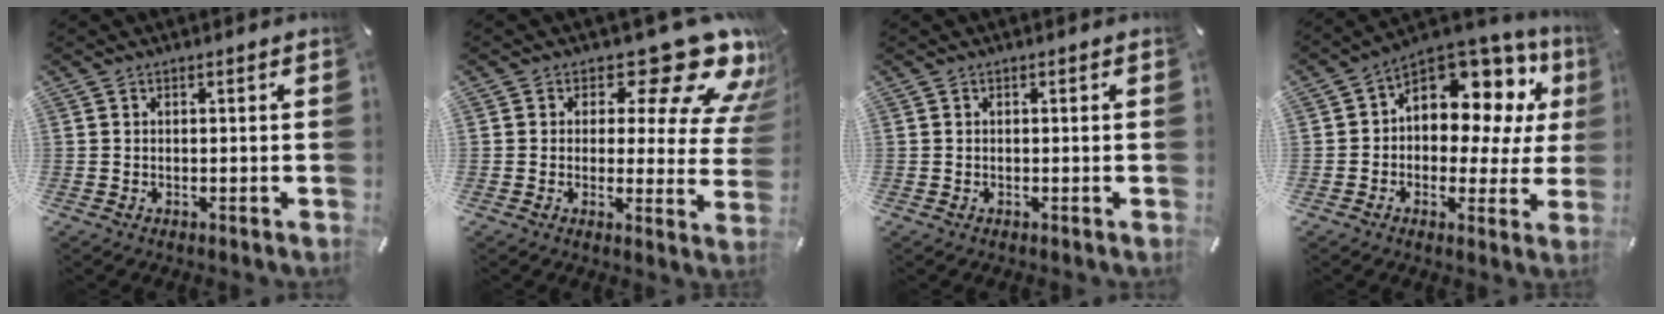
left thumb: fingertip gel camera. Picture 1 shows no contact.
{"total": 17.9, "force": [11.0, 7.9, 11.7], "torque": [-0.143, -0.083, 0.180]}
{"total": 0.0}
{"total": 11.0, "force": [5.4, 7.3, 6.1], "torque": [-0.096, -0.057, 0.097]}